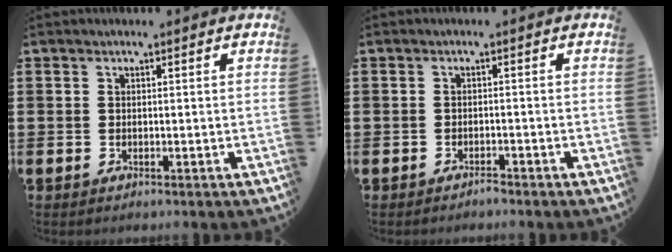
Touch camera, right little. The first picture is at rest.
{"total": 0.9, "force": [-0.9, 0.1, 0.1], "torque": [0.004, -0.005, -0.021]}